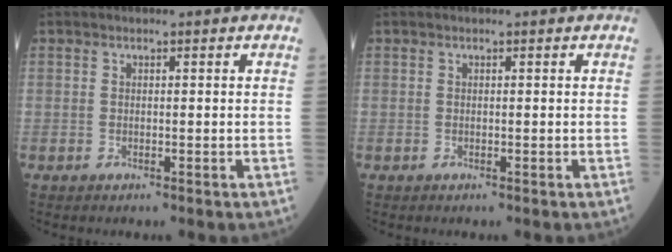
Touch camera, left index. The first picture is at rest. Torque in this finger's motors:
{"motor_torque": [0.00, 0.00, 0.00, -0.01]}